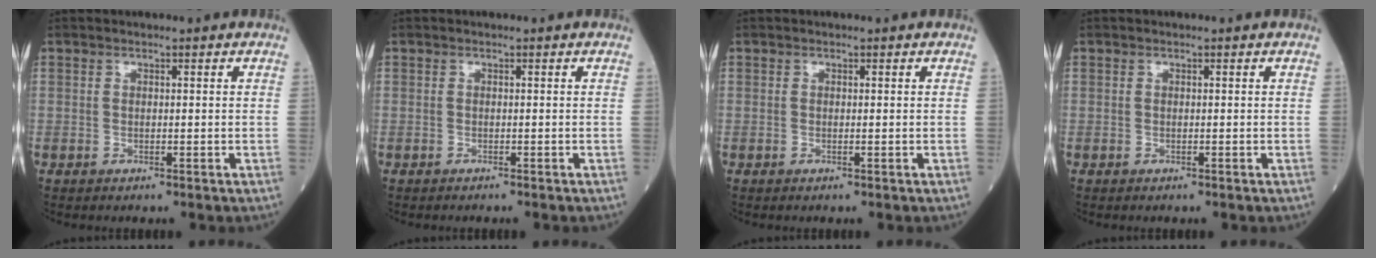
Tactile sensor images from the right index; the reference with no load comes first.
{"total": 1.1, "force": [-1.0, 0.1, 0.4], "torque": [-0.006, 0.000, -0.014]}
{"total": 0.0}
{"total": 0.0}